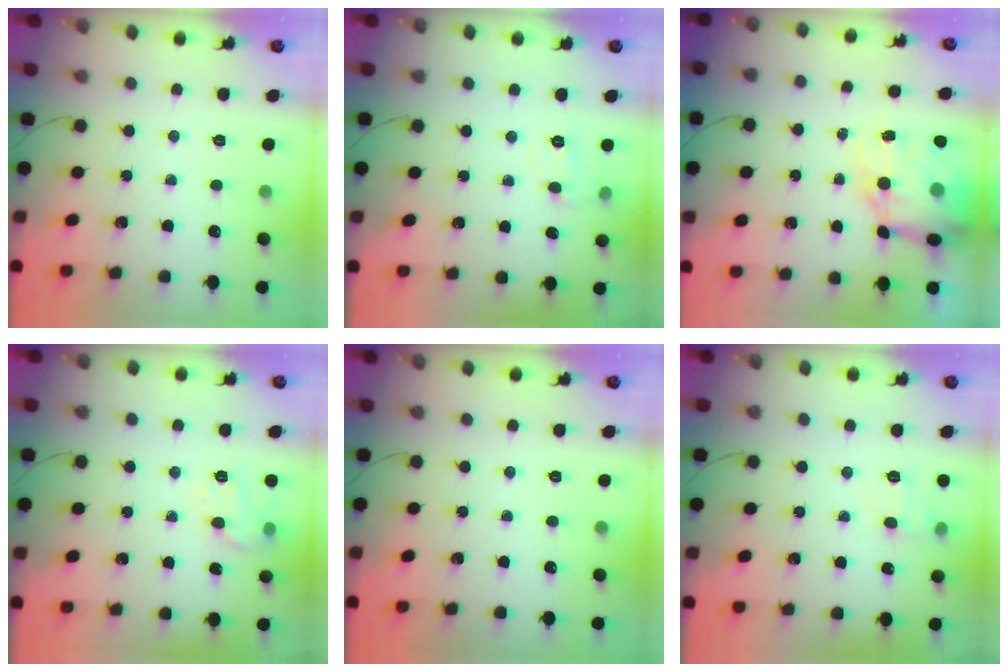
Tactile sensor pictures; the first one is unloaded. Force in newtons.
{"total": 5.8, "press": 5.6, "slide": 1.2}
{"total": 13.9, "press": 13.4, "slide": 3.7}
{"total": 10.3, "press": 10.3, "slide": 0.3}
{"total": 0.0}
{"total": 7.7, "press": 7.6, "slide": 1.5}